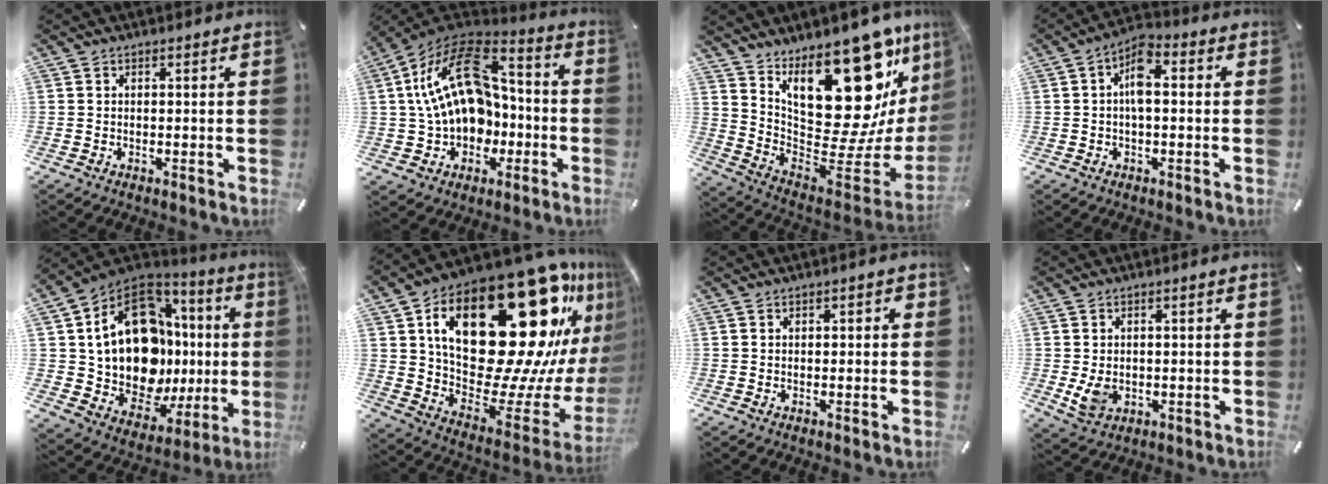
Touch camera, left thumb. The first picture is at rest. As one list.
[{"total": 21.0, "force": [2.0, 15.7, 13.9], "torque": [-0.262, -0.005, 0.041]}, {"total": 27.7, "force": [13.6, 14.5, 19.2], "torque": [-0.218, -0.128, 0.259]}, {"total": 6.6, "force": [0.2, 3.3, 5.7], "torque": [-0.098, 0.010, -0.001]}, {"total": 22.9, "force": [3.3, 15.1, 16.9], "torque": [-0.332, -0.054, 0.079]}, {"total": 42.0, "force": [16.1, 19.8, 33.4], "torque": [-0.496, -0.137, 0.311]}, {"total": 0.7, "force": [0.0, 0.6, 0.4], "torque": [-0.007, 0.005, -0.003]}, {"total": 4.6, "force": [-0.3, 3.6, 2.8], "torque": [-0.061, -0.004, -0.006]}]